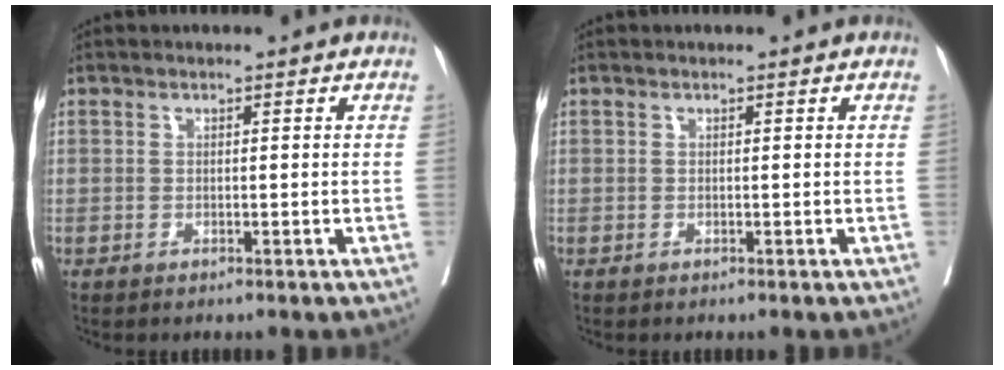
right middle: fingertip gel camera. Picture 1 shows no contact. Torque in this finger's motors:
{"motor_torque": [0.00, 0.00, 0.00, 0.00]}